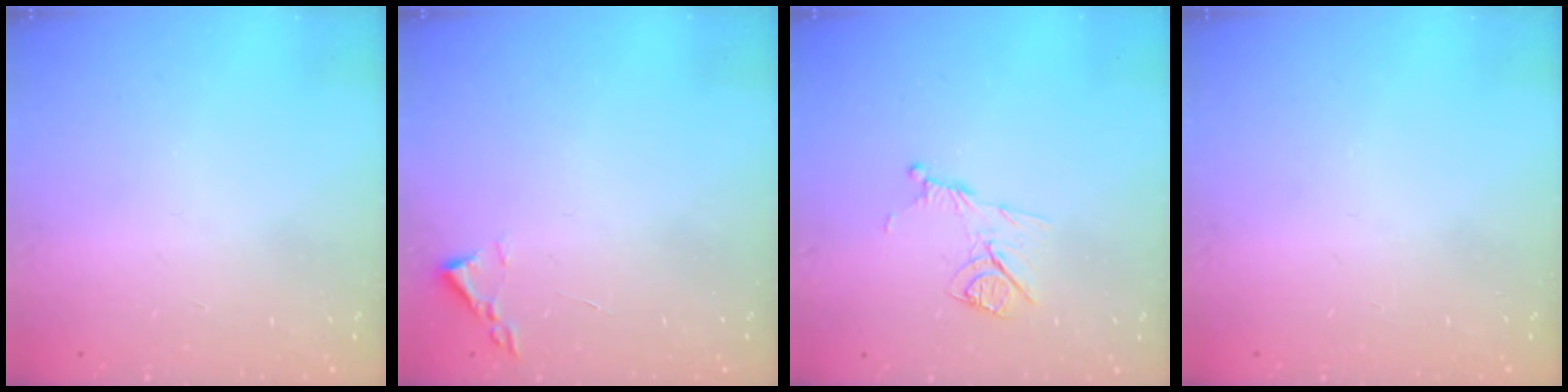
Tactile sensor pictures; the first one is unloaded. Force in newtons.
{"total": 1.8, "press": 1.7, "slide": 0.2}
{"total": 9.2, "press": 9.2, "slide": 0.2}
{"total": 0.0}